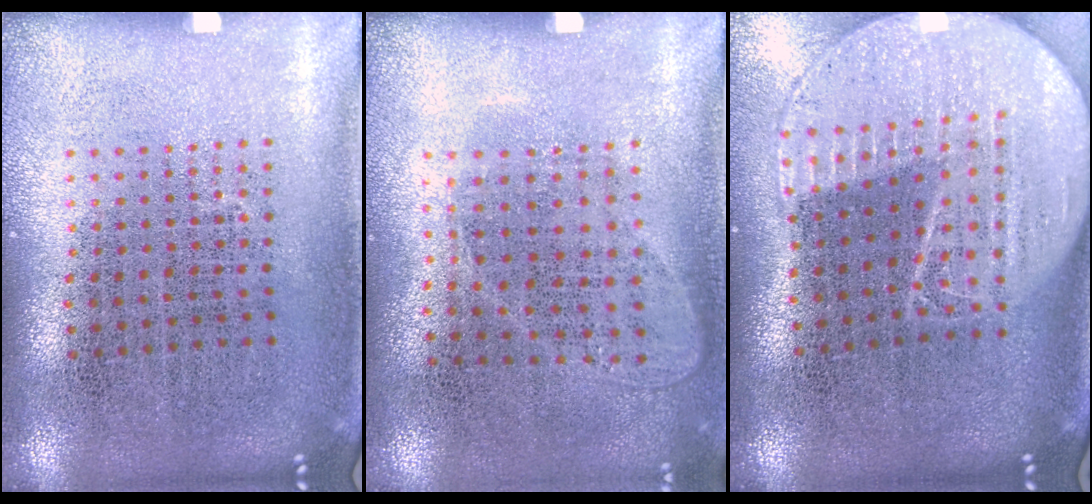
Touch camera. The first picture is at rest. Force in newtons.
{"total": 1.0, "press": 0.9, "slide": 0.5}
{"total": 2.1, "press": 1.8, "slide": 1.1}